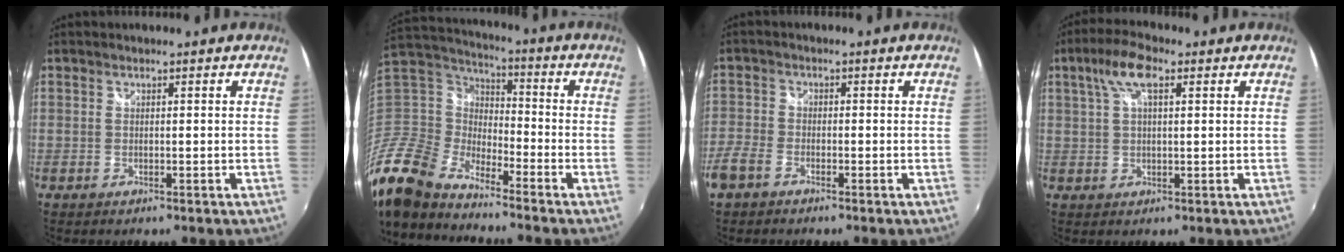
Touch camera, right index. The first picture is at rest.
{"total": 18.2, "force": [-13.9, 8.3, 8.3], "torque": [-0.210, -0.009, -0.284]}
{"total": 5.3, "force": [-3.5, 3.0, 2.5], "torque": [-0.069, 0.000, -0.078]}
{"total": 6.7, "force": [2.8, 2.5, 5.6], "torque": [-0.108, 0.018, 0.051]}